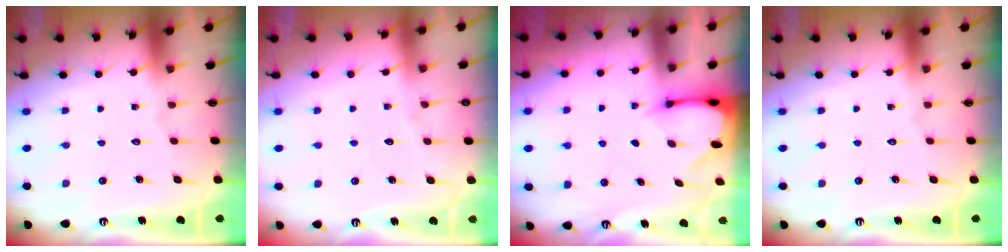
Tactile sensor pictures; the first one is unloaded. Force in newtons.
{"total": 2.7, "press": 2.6, "slide": 0.5}
{"total": 2.4, "press": 2.4, "slide": 0.3}
{"total": 0.0}